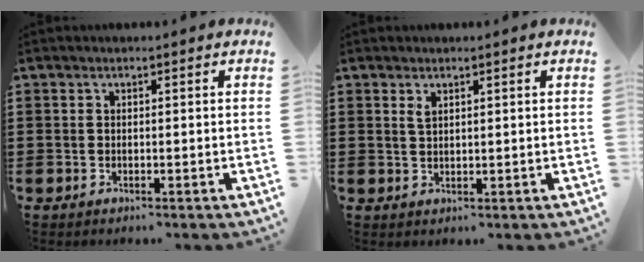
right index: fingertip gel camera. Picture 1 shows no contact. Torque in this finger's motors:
{"motor_torque": [0.00, 0.00, 0.00, 0.02]}